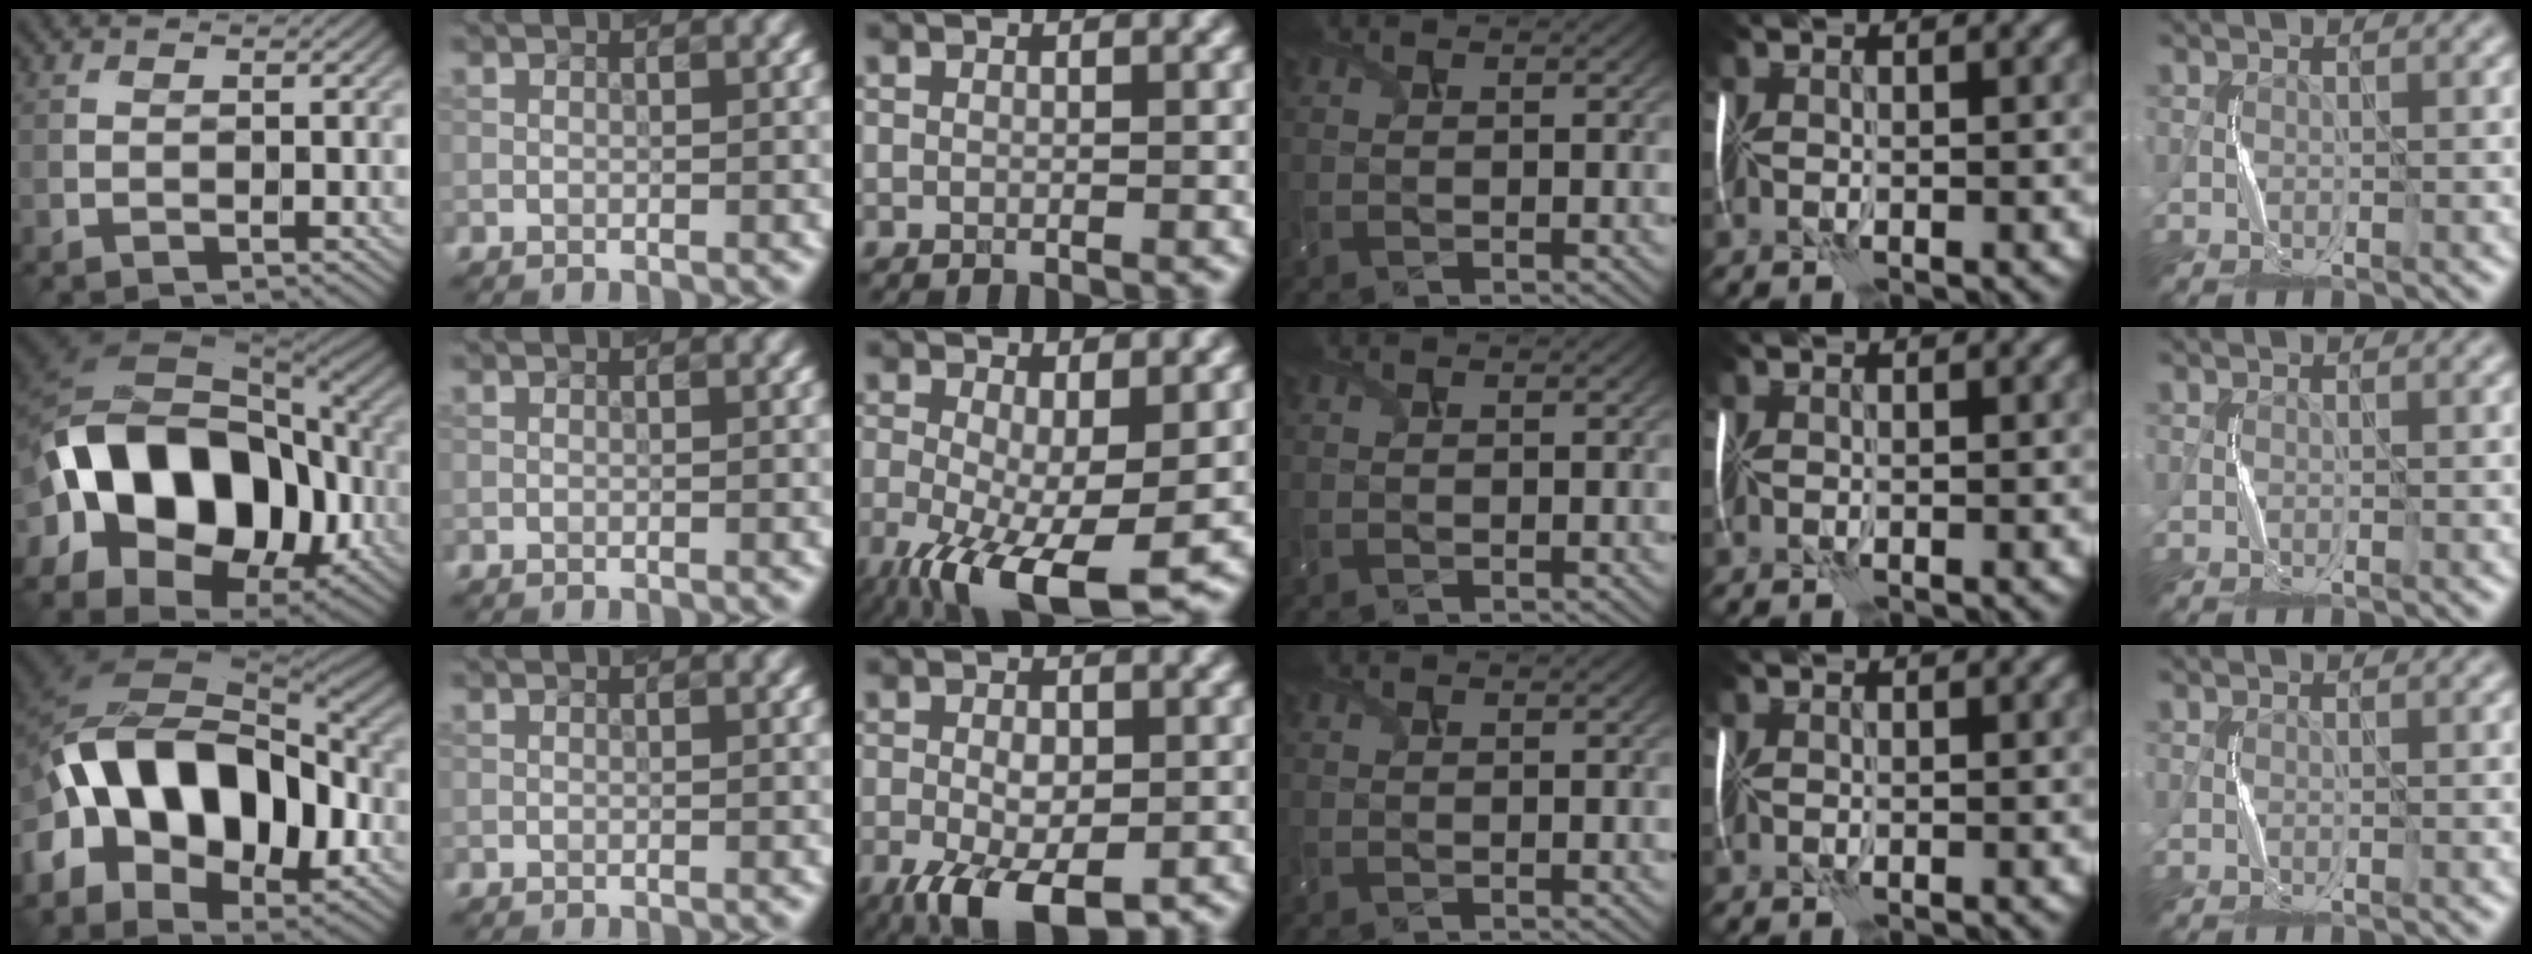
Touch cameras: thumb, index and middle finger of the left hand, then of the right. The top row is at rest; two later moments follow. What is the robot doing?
{"motion": "shake", "object": "handbell"}